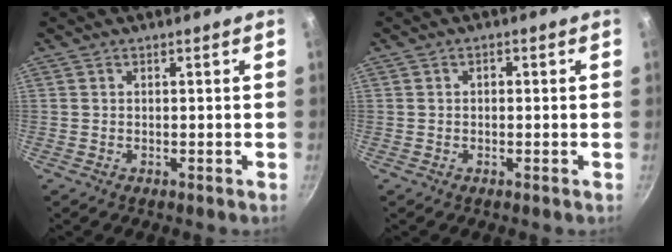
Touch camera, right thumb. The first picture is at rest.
{"total": 1.1, "force": [0.1, 0.8, 0.8], "torque": [-0.011, 0.007, 0.000]}